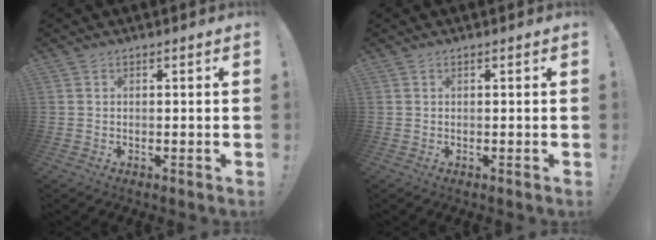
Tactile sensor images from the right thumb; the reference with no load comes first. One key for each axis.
{"total": 0.0}